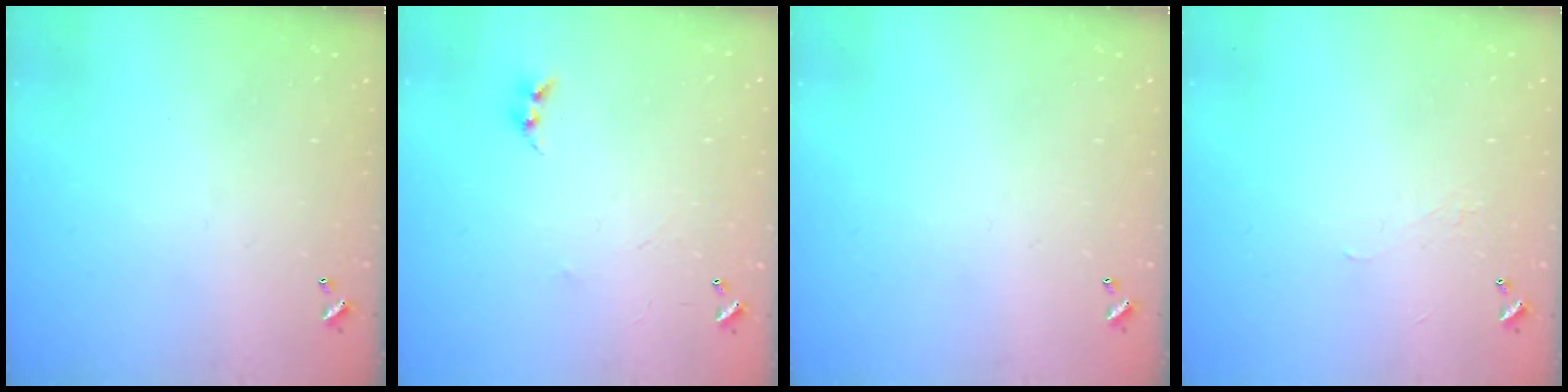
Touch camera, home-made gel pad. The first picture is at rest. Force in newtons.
{"total": 1.7, "press": 1.6, "slide": 0.4}
{"total": 0.0}
{"total": 2.0, "press": 2.0, "slide": 0.5}